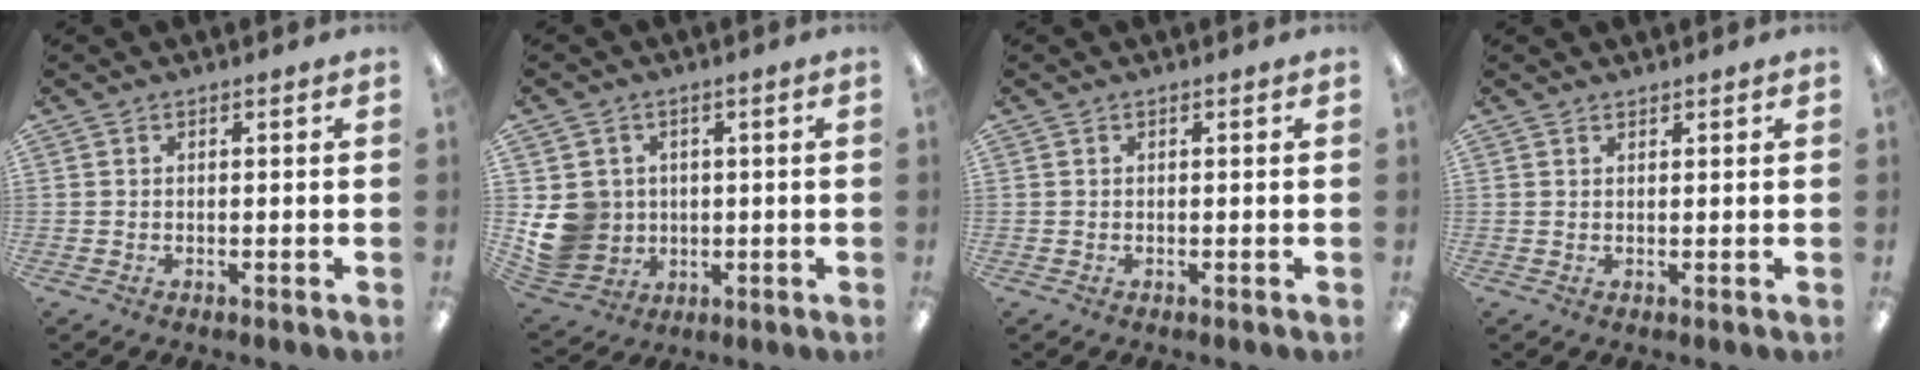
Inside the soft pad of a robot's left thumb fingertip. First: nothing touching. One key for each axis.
{"total": 9.9, "fx": 0.5, "fy": 9.5, "fz": 2.9, "tx": -0.077, "ty": 0.004, "tz": 0.020}
{"total": 0.0}
{"total": 0.9, "fx": 0.9, "fy": 0.2, "fz": 0.0, "tx": 0.000, "ty": -0.002, "tz": 0.018}